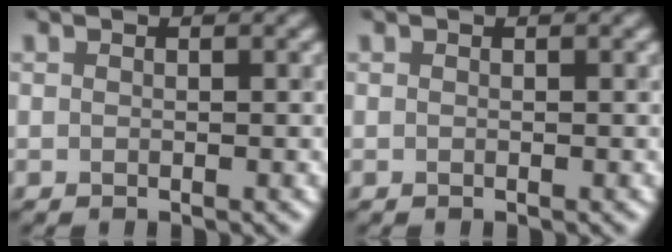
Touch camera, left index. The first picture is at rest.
{"total": 0.0}